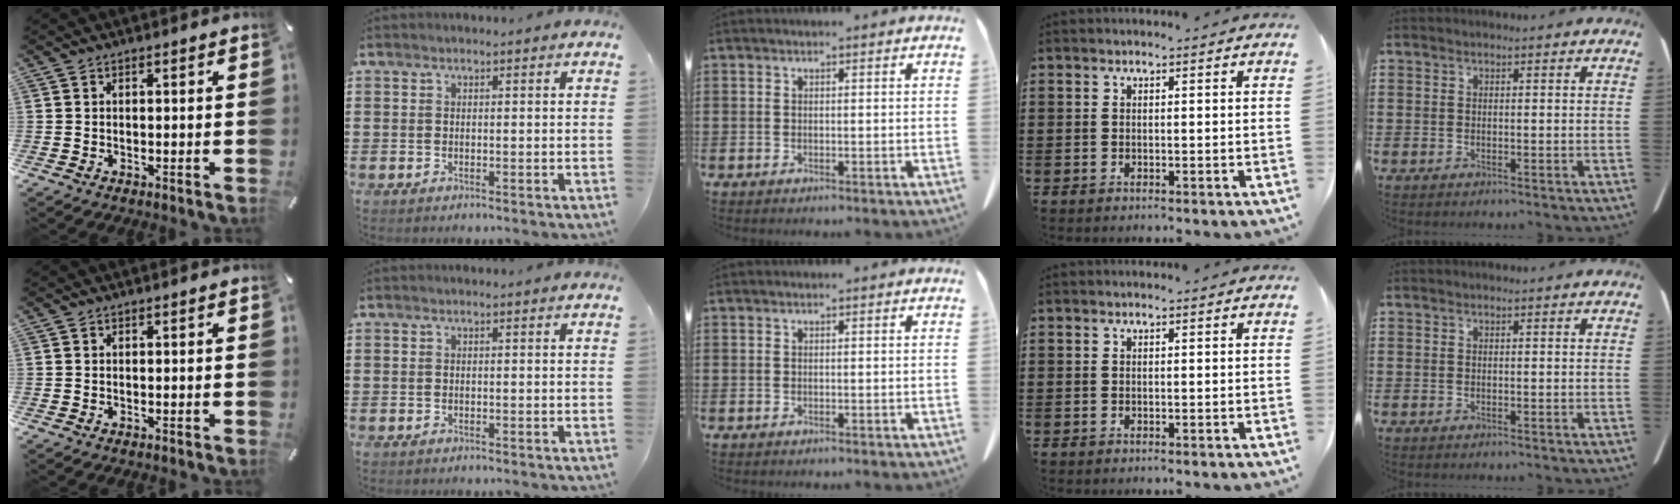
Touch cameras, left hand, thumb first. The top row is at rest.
{}